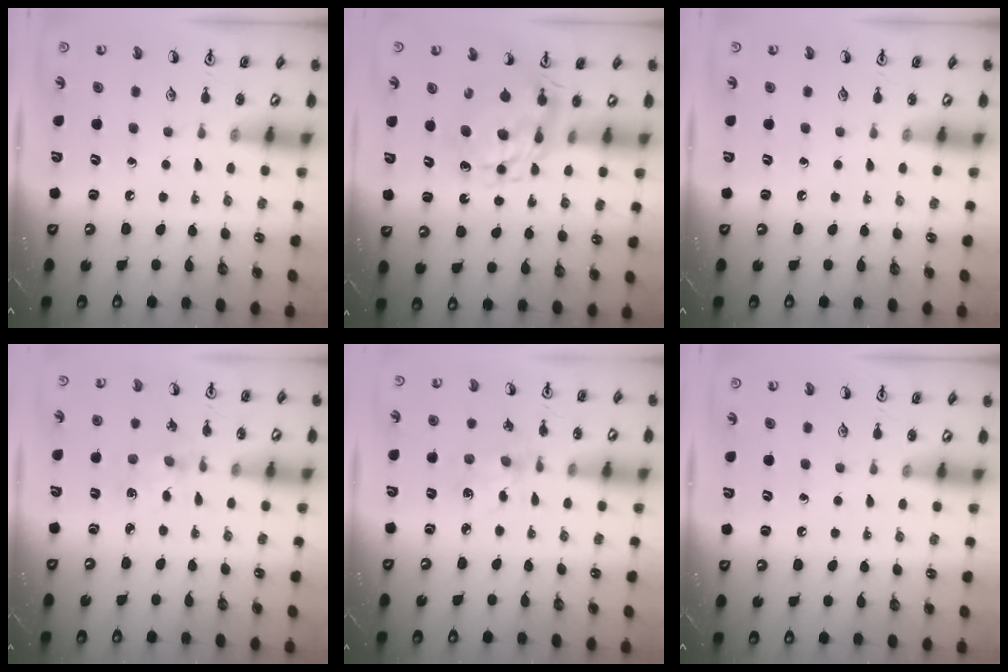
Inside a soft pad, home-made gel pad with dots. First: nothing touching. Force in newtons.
{"total": 9.7, "press": 9.7, "slide": 0.8}
{"total": 0.0}
{"total": 1.6, "press": 1.6, "slide": 0.1}
{"total": 4.5, "press": 4.5, "slide": 0.3}
{"total": 0.0}